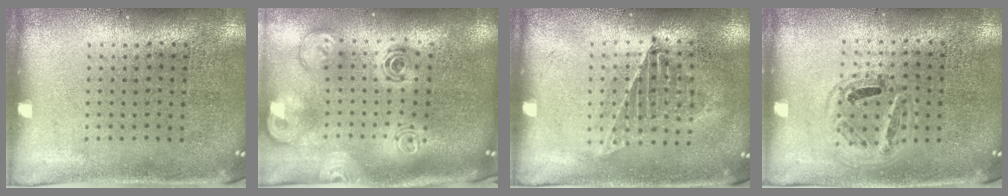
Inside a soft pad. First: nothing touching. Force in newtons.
{"total": 2.9, "press": 2.1, "slide": 2.1}
{"total": 1.1, "press": 1.0, "slide": 0.2}
{"total": 0.9, "press": 0.9, "slide": 0.3}